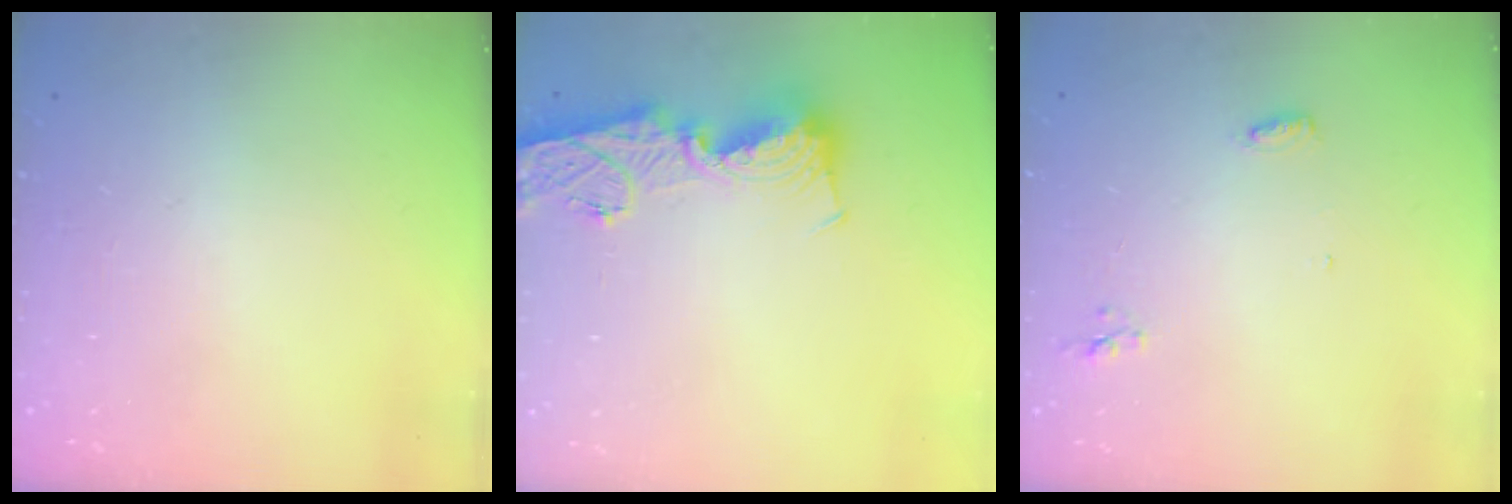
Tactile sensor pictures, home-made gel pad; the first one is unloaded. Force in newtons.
{"total": 13.6, "press": 13.5, "slide": 1.5}
{"total": 4.6, "press": 4.4, "slide": 1.1}